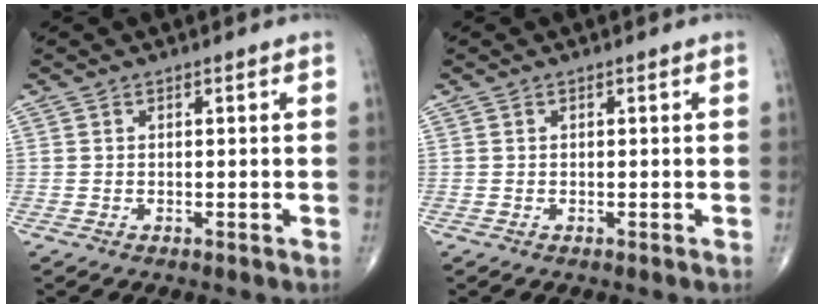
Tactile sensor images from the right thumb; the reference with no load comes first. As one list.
[{"total": 0.0}]